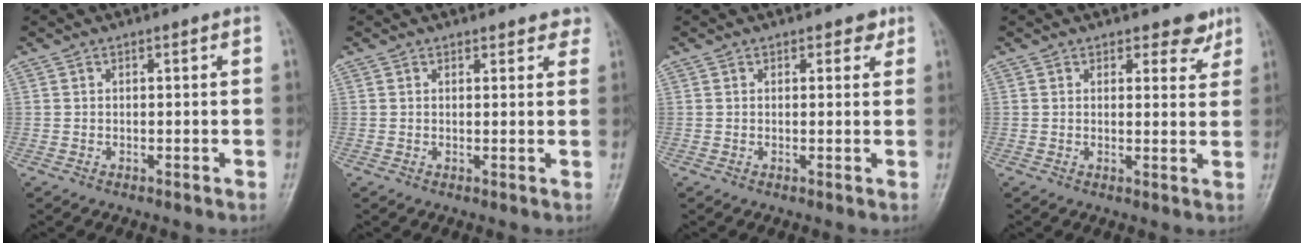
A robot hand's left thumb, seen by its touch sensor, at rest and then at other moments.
{"total": 2.8, "force": [2.4, 1.4, 0.6], "torque": [0.026, -0.009, 0.018]}
{"total": 2.1, "force": [1.3, 1.4, 1.0], "torque": [0.008, -0.004, 0.012]}
{"total": 3.9, "force": [3.0, 2.2, 1.2], "torque": [0.014, -0.019, 0.035]}